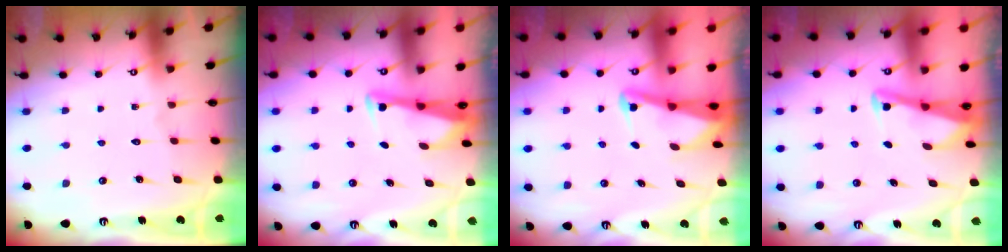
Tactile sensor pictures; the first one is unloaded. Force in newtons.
{"total": 3.0, "press": 3.0, "slide": 0.5}
{"total": 2.5, "press": 2.4, "slide": 0.6}
{"total": 2.8, "press": 2.8, "slide": 0.4}